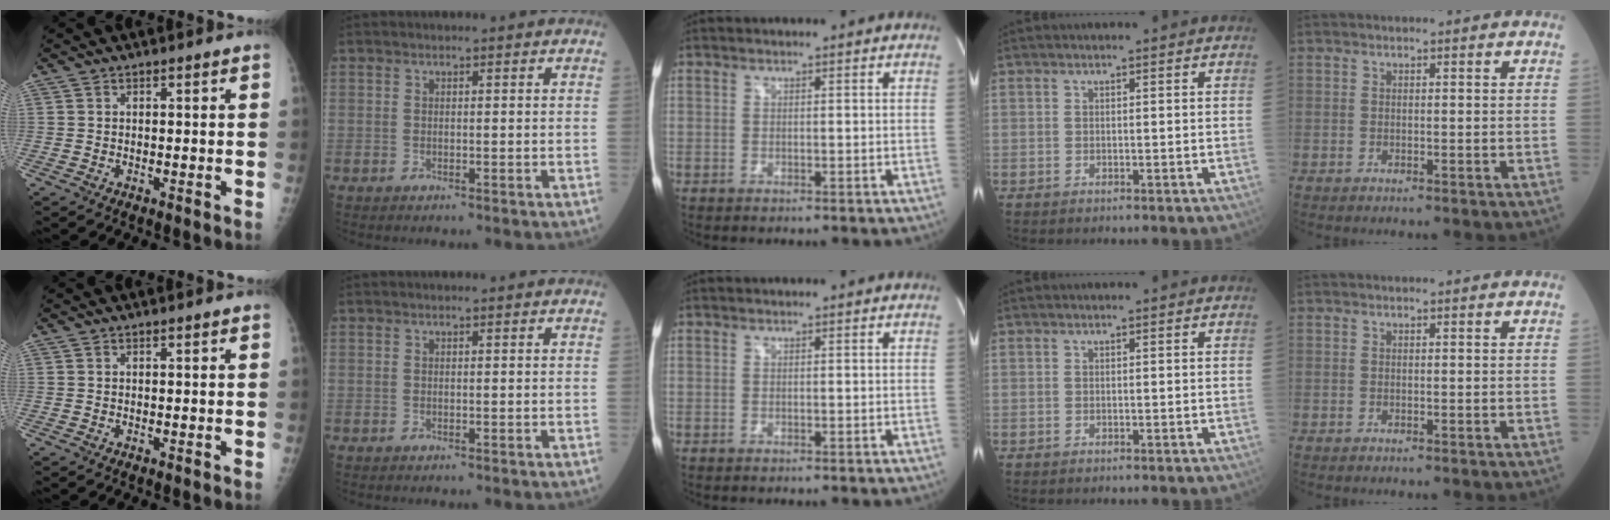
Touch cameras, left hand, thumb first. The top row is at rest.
{}